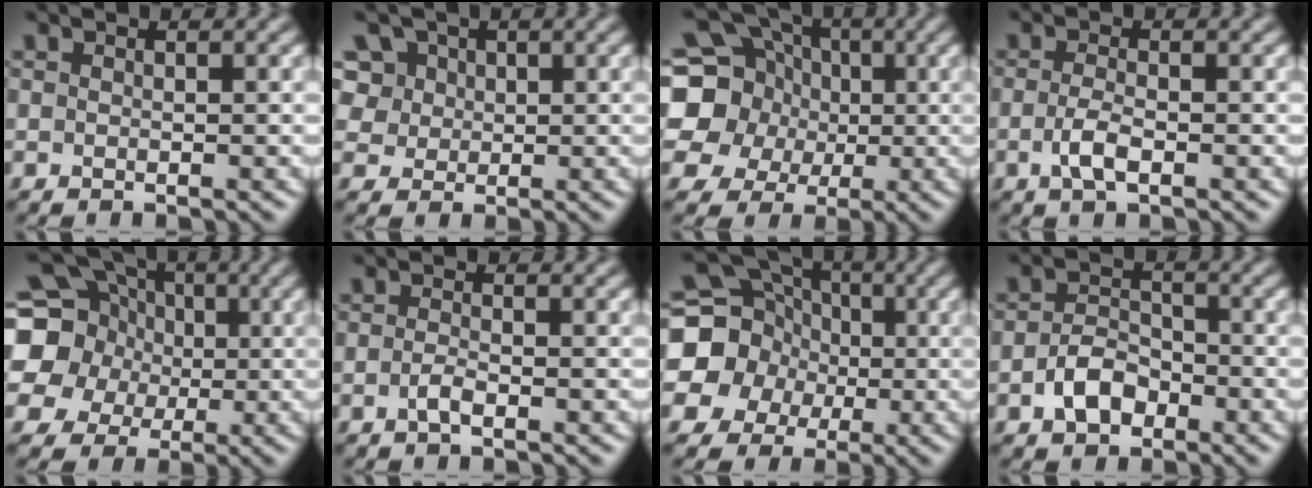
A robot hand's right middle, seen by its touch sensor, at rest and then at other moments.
{"total": 7.2, "force": [3.7, 5.6, 2.7], "torque": [-0.066, 0.010, 0.053]}
{"total": 11.5, "force": [1.6, 10.3, 4.8], "torque": [-0.130, 0.033, 0.002]}
{"total": 2.2, "force": [-1.0, 0.8, 1.8], "torque": [-0.043, -0.005, -0.020]}
{"total": 15.6, "force": [3.0, 14.1, 6.0], "torque": [-0.172, 0.032, 0.032]}
{"total": 1.3, "force": [-0.8, 0.3, 0.9], "torque": [-0.021, -0.002, -0.019]}
{"total": 12.5, "force": [-0.3, 11.7, 4.2], "torque": [-0.124, 0.029, -0.039]}
{"total": 3.1, "force": [-1.7, 2.0, 1.6], "torque": [-0.031, 0.003, -0.034]}